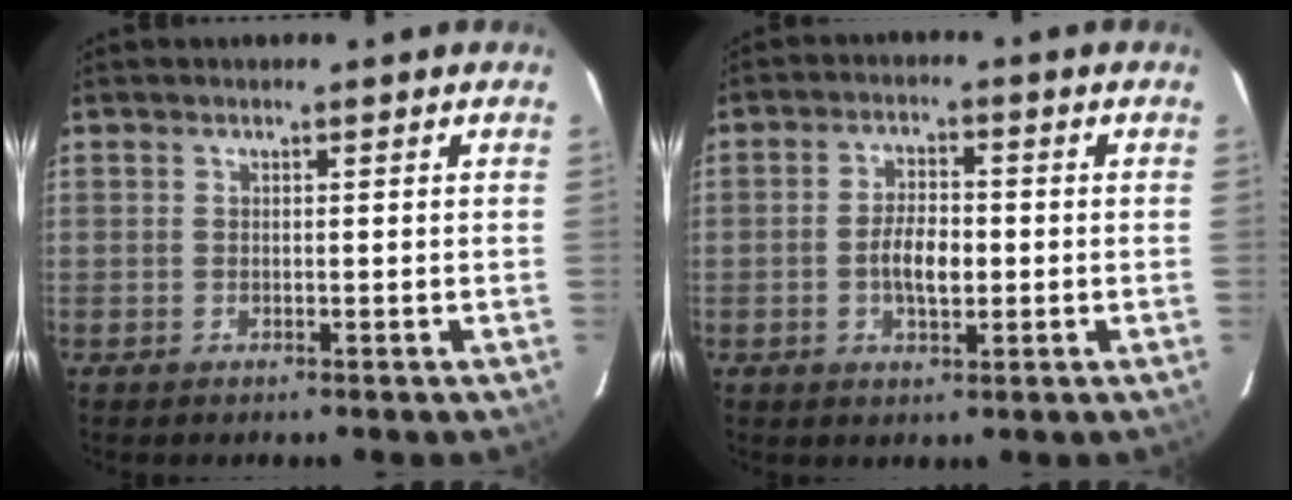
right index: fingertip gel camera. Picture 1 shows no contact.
{"total": 5.9, "force": [-1.0, 2.7, 5.2], "torque": [-0.102, 0.005, -0.017]}